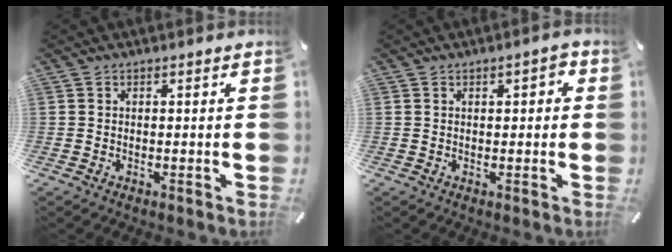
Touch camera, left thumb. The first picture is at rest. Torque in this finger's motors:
{"motor_torque": [0.07, -0.01, 0.09, 0.29, 0.07]}